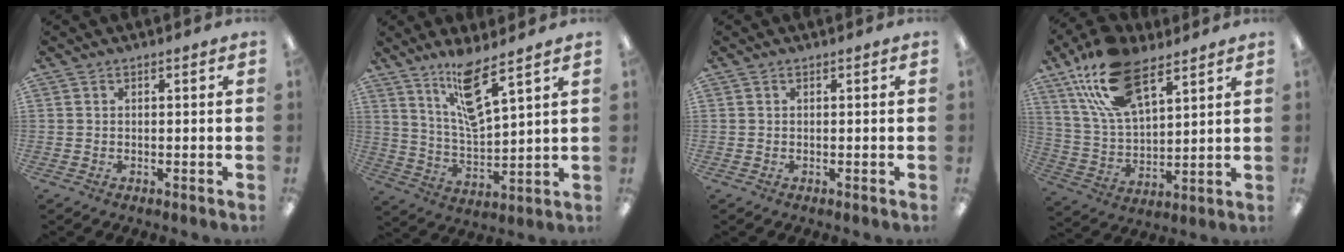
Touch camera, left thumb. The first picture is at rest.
{"total": 12.3, "force": [8.9, 2.6, 8.1], "torque": [-0.149, -0.038, 0.152]}
{"total": 0.0}
{"total": 19.2, "force": [11.5, 9.1, 12.4], "torque": [-0.253, -0.034, 0.203]}